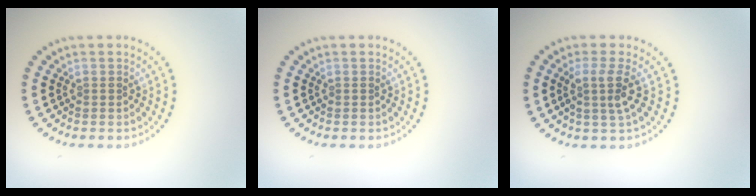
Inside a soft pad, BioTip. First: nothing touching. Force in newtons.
{"total": 0.0}
{"total": 2.5, "press": 1.9, "slide": 1.6}